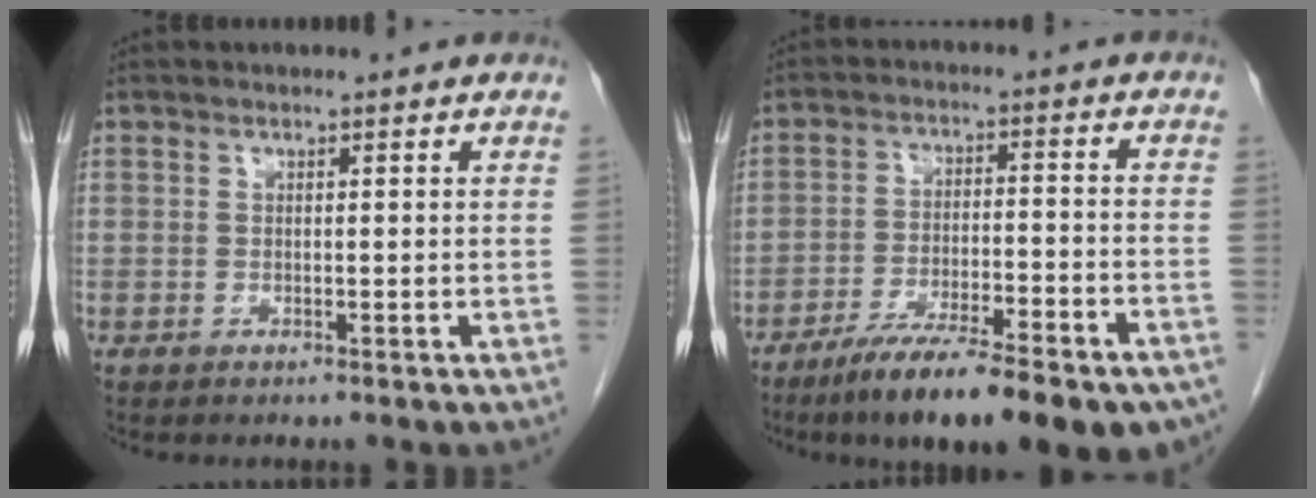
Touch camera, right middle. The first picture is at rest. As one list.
[{"total": 19.7, "force": [-14.8, 3.7, 12.4], "torque": [-0.132, -0.002, -0.221]}]